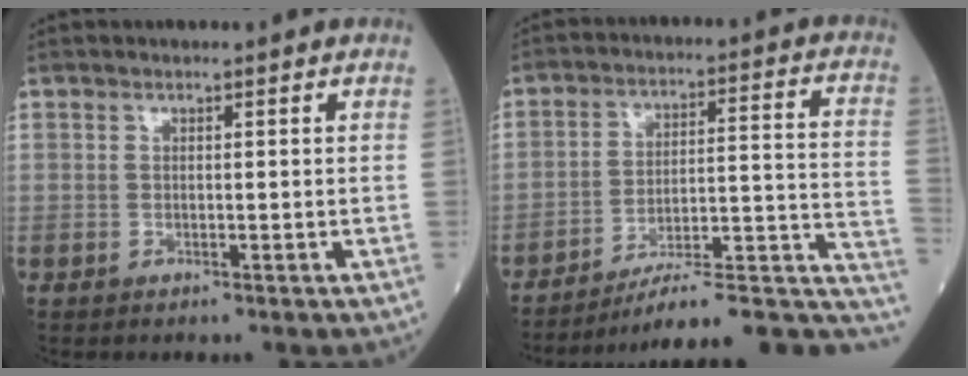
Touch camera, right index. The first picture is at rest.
{"total": 17.8, "force": [-14.8, 3.1, 9.5], "torque": [-0.058, 0.054, -0.206]}